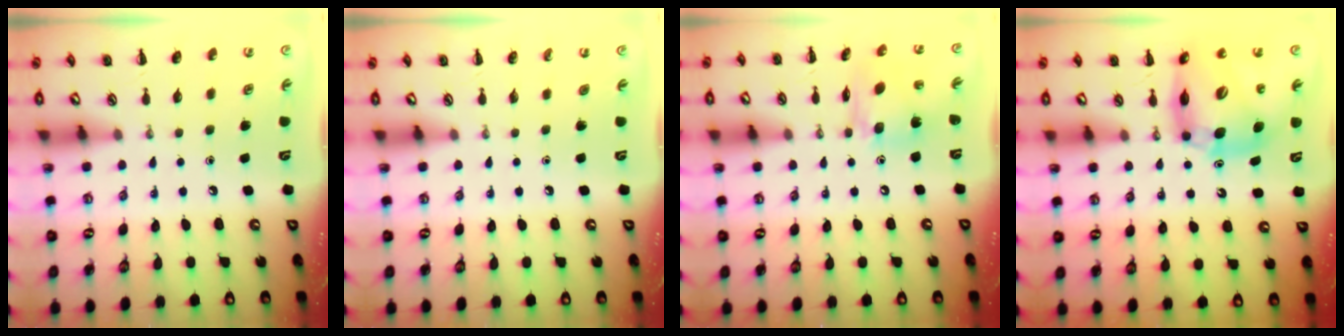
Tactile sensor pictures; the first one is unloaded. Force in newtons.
{"total": 0.0}
{"total": 10.4, "press": 10.3, "slide": 0.9}
{"total": 13.3, "press": 12.8, "slide": 3.7}